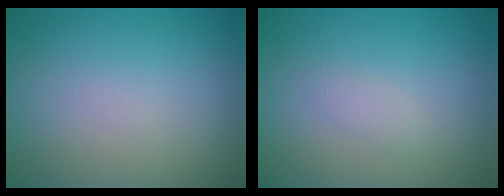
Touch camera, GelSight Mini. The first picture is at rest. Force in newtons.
{"total": 1.0, "press": 1.0, "slide": 0.0}